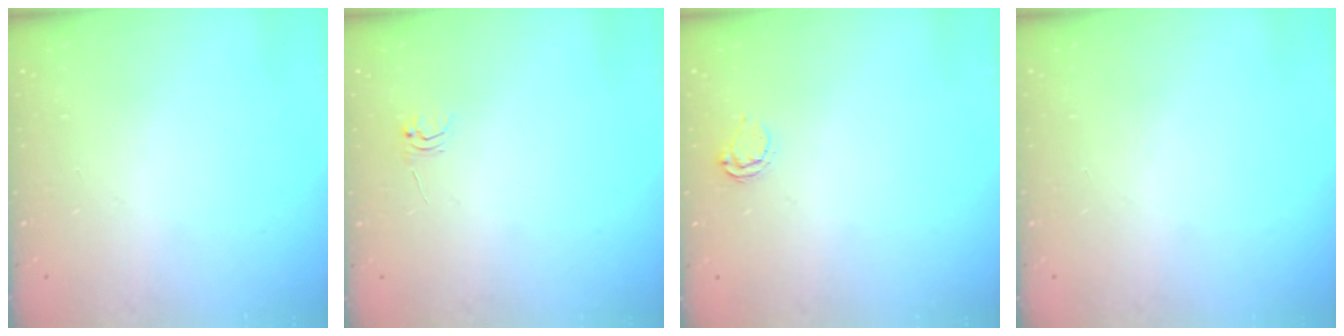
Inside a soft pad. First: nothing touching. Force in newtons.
{"total": 4.0, "press": 4.0, "slide": 0.6}
{"total": 4.4, "press": 4.4, "slide": 0.3}
{"total": 0.0}